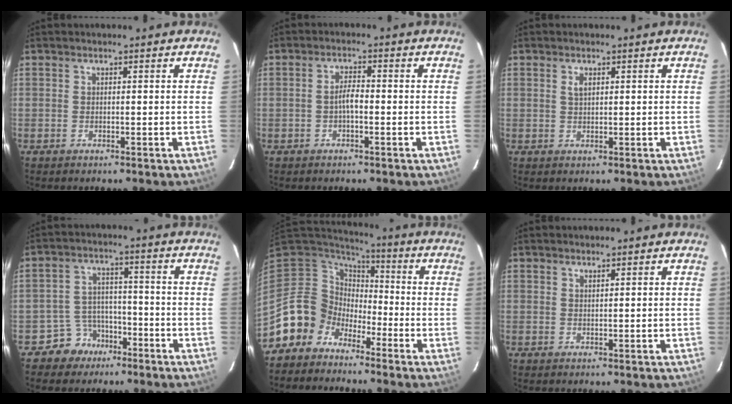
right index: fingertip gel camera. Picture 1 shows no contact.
{"total": 2.4, "force": [-0.8, 0.7, 2.2], "torque": [-0.044, 0.008, -0.016]}
{"total": 1.6, "force": [0.7, 0.8, 1.2], "torque": [-0.022, 0.002, 0.012]}
{"total": 6.5, "force": [-4.3, 4.9, 0.1], "torque": [-0.014, 0.026, -0.069]}
{"total": 9.8, "force": [-6.5, 7.4, 0.0], "torque": [-0.020, 0.038, -0.132]}
{"total": 0.7, "force": [0.6, 0.0, 0.3], "torque": [-0.006, -0.001, 0.011]}